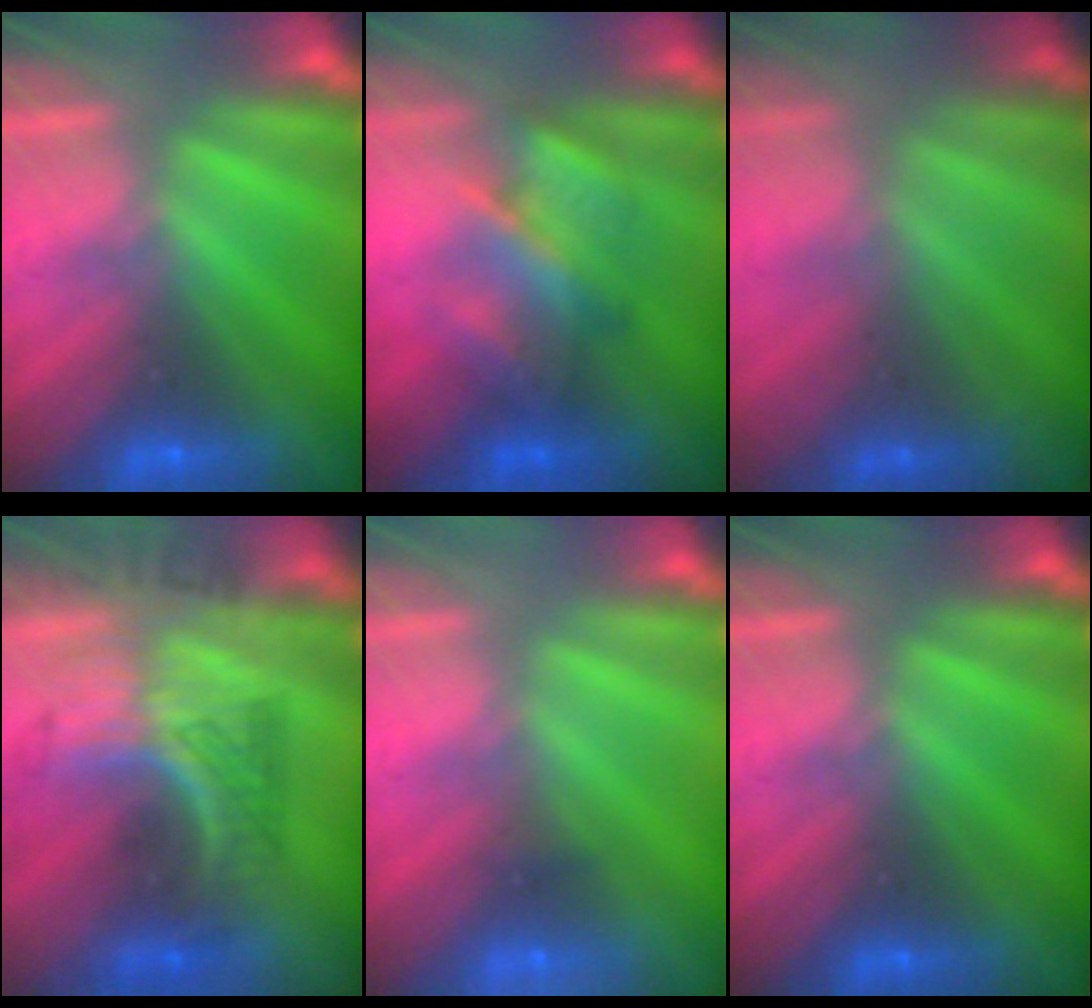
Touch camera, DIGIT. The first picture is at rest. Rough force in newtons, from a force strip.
{"total": 4.5}
{"total": 1.7}
{"total": 2.9}
{"total": 1.9}
{"total": 0.0}